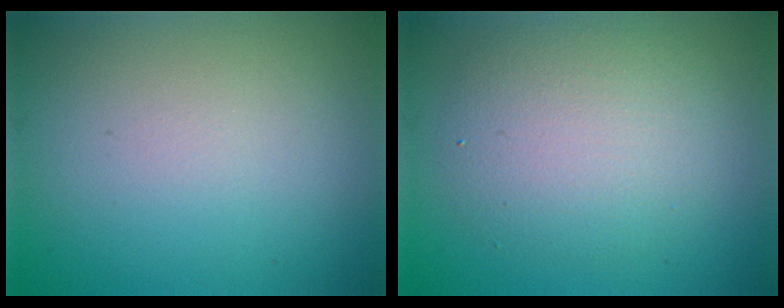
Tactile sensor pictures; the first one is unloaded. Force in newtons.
{"total": 4.8, "press": 4.8, "slide": 0.1}